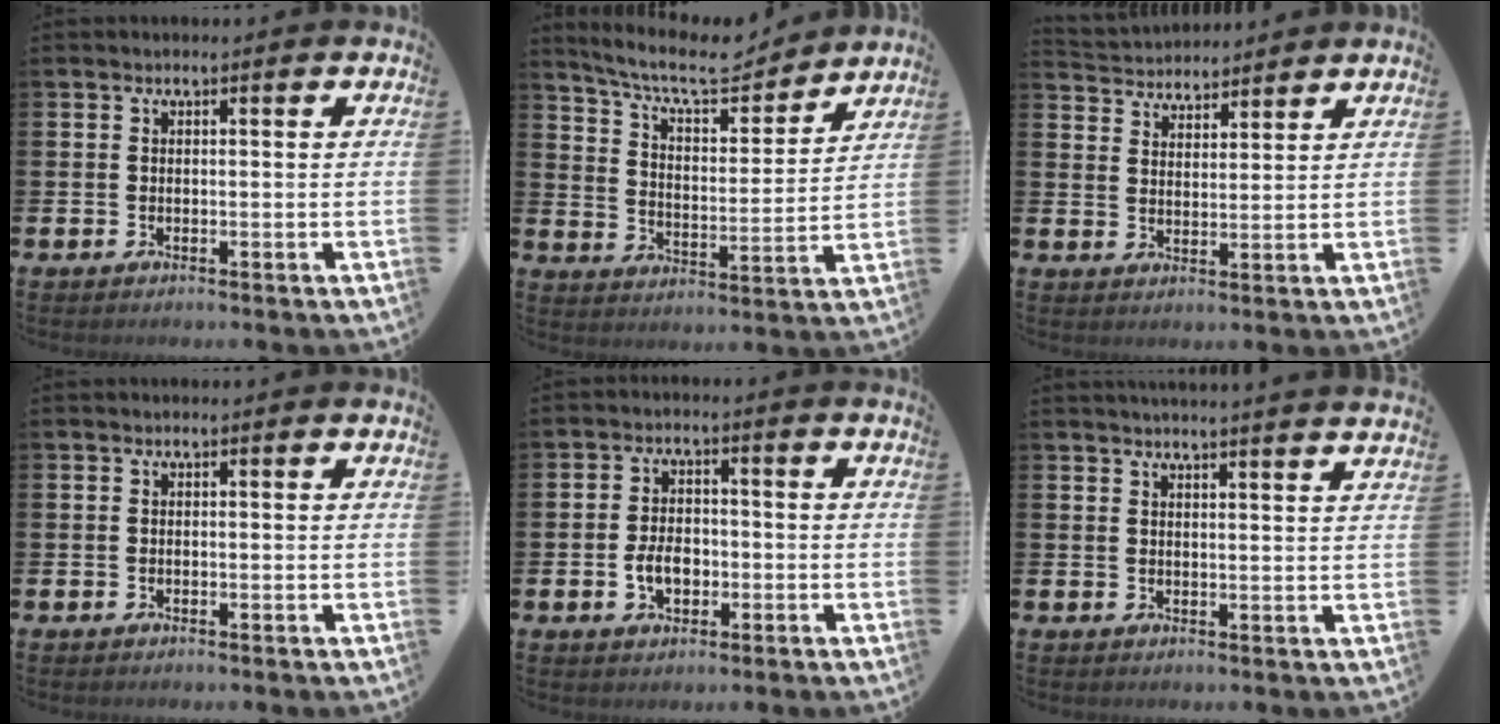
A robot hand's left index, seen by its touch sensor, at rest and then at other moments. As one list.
[{"total": 9.1, "force": [8.1, 2.2, 3.5], "torque": [-0.085, -0.051, 0.139]}, {"total": 3.9, "force": [3.8, 0.8, -0.6], "torque": [-0.009, -0.021, 0.070]}, {"total": 0.0}, {"total": 4.1, "force": [-1.1, 2.7, 2.9], "torque": [-0.041, 0.001, -0.023]}, {"total": 3.0, "force": [2.9, -0.7, -0.1], "torque": [0.001, -0.020, 0.052]}]